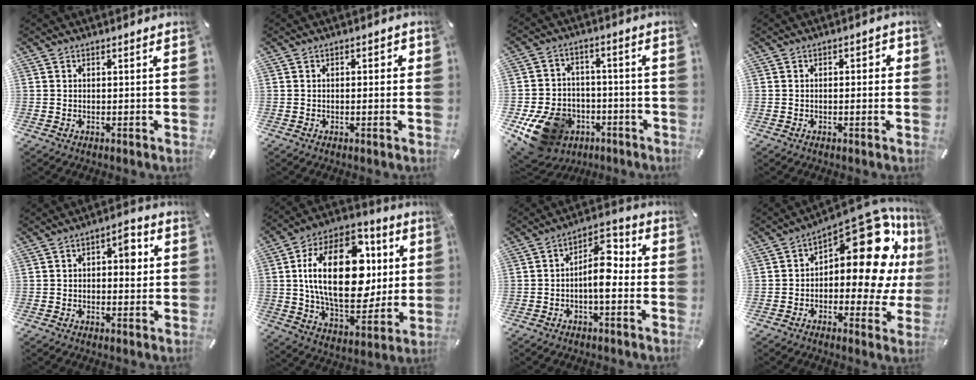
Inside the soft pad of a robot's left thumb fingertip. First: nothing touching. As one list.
[{"total": 1.8, "force": [-0.4, 0.9, 1.6], "torque": [-0.028, 0.006, -0.009]}, {"total": 14.7, "force": [-6.6, 11.3, 6.7], "torque": [-0.134, 0.041, -0.103]}, {"total": 2.2, "force": [-0.6, 1.1, 1.8], "torque": [-0.033, 0.008, -0.013]}, {"total": 6.0, "force": [0.2, 3.7, 4.7], "torque": [-0.042, -0.003, -0.009]}, {"total": 26.8, "force": [4.4, 16.1, 21.0], "torque": [-0.381, -0.006, 0.072]}, {"total": 9.3, "force": [-1.6, 4.5, 8.0], "torque": [-0.133, 0.006, -0.031]}, {"total": 21.9, "force": [8.5, 10.4, 17.2], "torque": [-0.215, -0.085, 0.145]}]